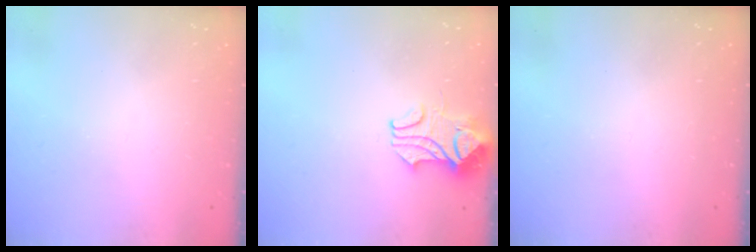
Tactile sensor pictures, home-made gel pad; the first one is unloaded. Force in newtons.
{"total": 2.4, "press": 2.3, "slide": 0.8}
{"total": 0.0}